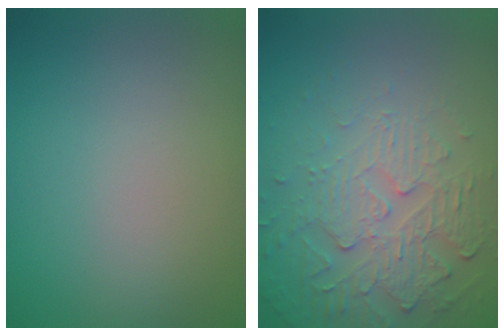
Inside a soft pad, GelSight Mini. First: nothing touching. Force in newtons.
{"total": 6.0, "press": 3.7, "slide": 4.8}